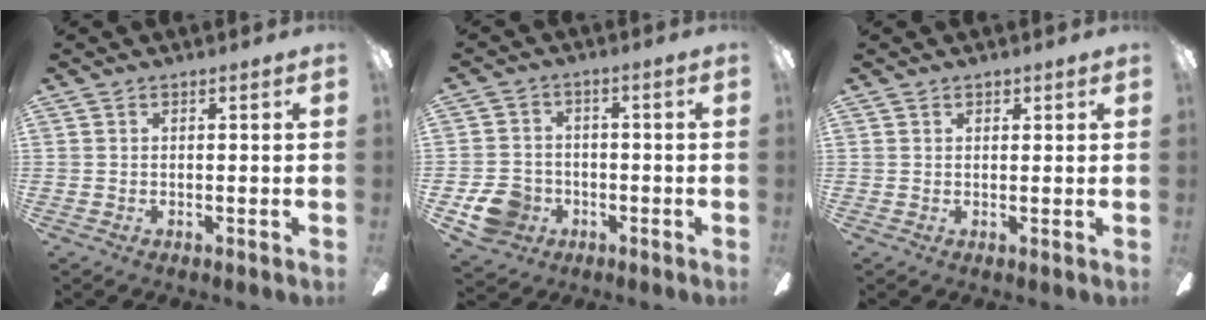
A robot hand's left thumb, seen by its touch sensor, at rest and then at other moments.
{"total": 7.8, "force": [-3.2, 6.7, 2.3], "torque": [-0.056, 0.025, -0.056]}
{"total": 1.0, "force": [0.8, 0.6, -0.1], "torque": [0.010, -0.003, 0.013]}